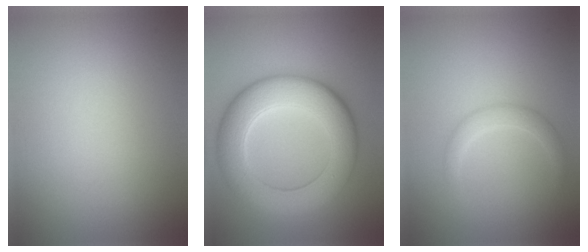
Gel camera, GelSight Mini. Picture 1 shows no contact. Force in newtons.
{"total": 9.1, "press": 9.1, "slide": 0.4}
{"total": 1.7, "press": 1.7, "slide": 0.1}